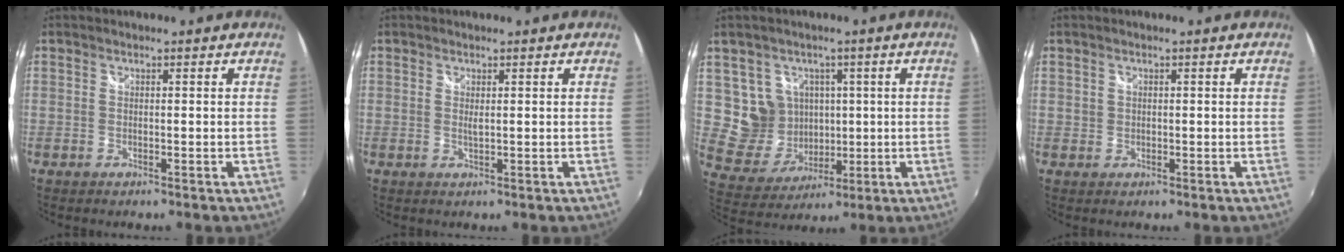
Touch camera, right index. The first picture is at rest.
{"total": 0.8, "force": [0.3, 0.3, 0.7], "torque": [-0.012, -0.001, 0.003]}
{"total": 9.7, "force": [2.2, 9.2, 2.4], "torque": [-0.068, 0.010, 0.060]}
{"total": 1.1, "force": [0.0, 1.1, 0.2], "torque": [-0.002, 0.000, 0.000]}